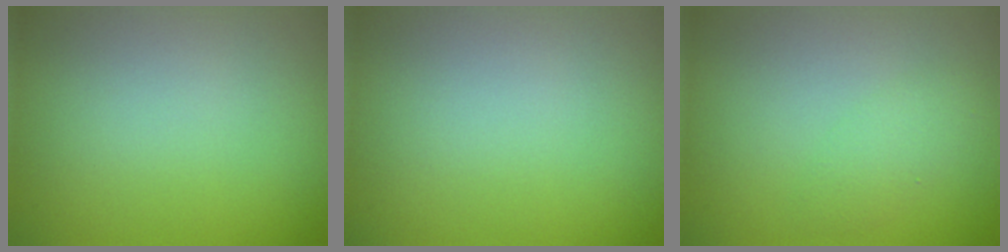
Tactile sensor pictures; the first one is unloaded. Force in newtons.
{"total": 0.0}
{"total": 0.7, "press": 0.7, "slide": 0.1}